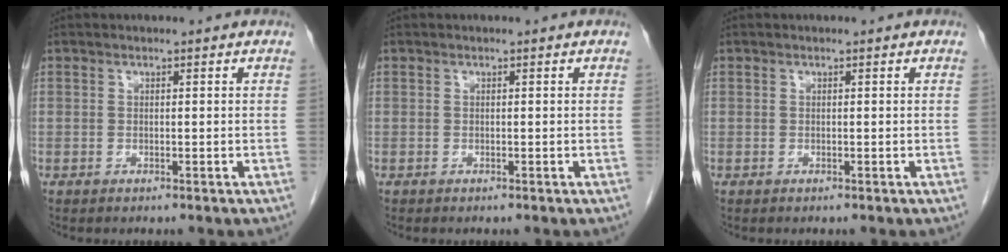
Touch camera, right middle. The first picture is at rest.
{"total": 0.0}
{"total": 0.0}